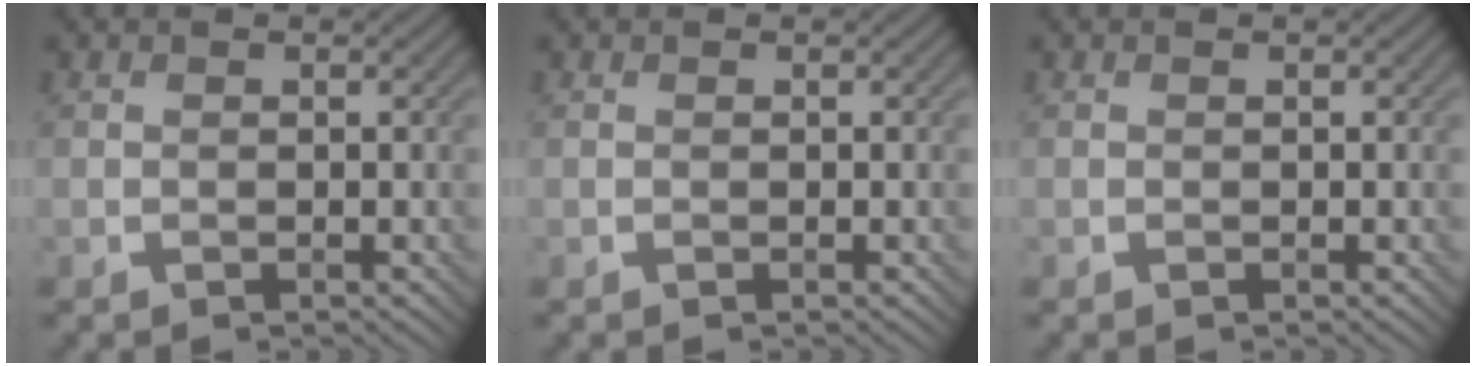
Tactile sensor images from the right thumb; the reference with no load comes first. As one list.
[{"total": 0.0}, {"total": 0.0}]